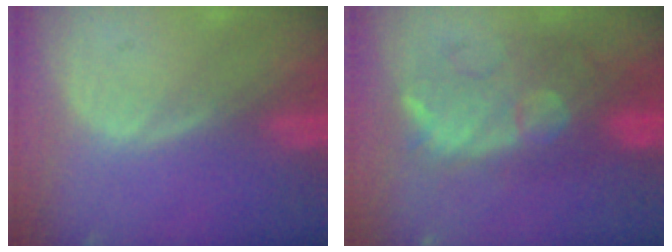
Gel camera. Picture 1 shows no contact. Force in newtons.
{"total": 9.8, "press": 9.5, "slide": 2.7}